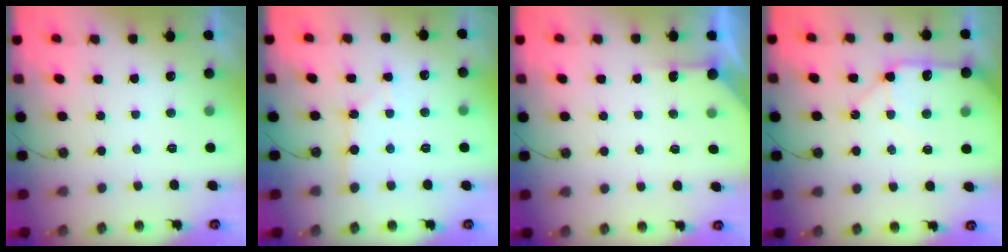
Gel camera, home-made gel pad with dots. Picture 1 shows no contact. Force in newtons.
{"total": 3.0, "press": 2.9, "slide": 0.4}
{"total": 2.6, "press": 2.6, "slide": 0.3}
{"total": 11.5, "press": 11.4, "slide": 1.6}